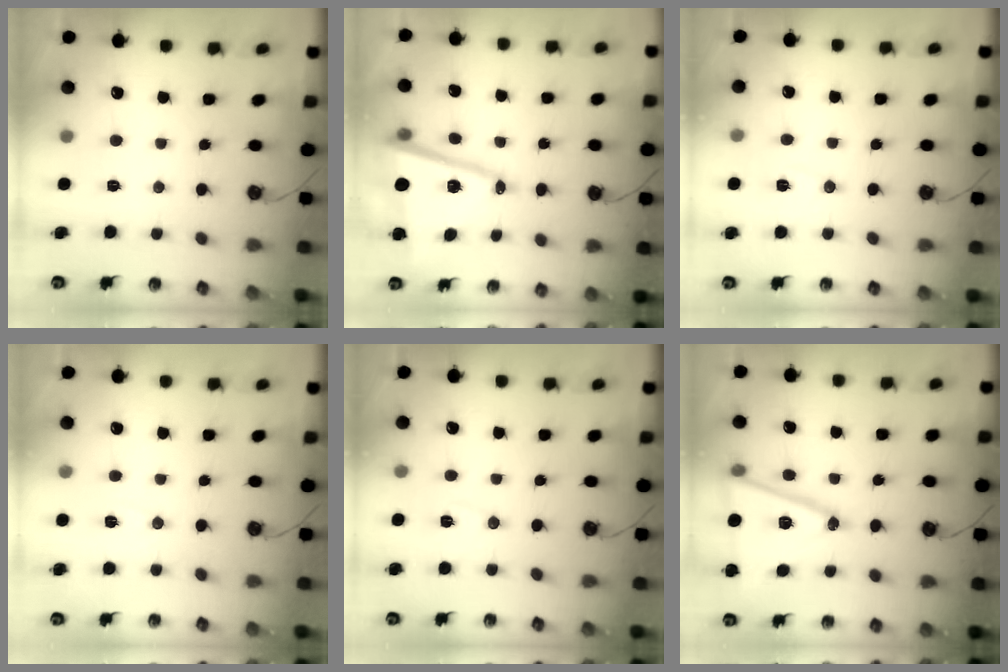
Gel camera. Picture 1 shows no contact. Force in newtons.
{"total": 14.9, "press": 14.8, "slide": 1.8}
{"total": 6.5, "press": 4.8, "slide": 4.4}
{"total": 5.3, "press": 3.9, "slide": 3.5}
{"total": 6.5, "press": 4.8, "slide": 4.4}
{"total": 18.6, "press": 18.2, "slide": 3.5}